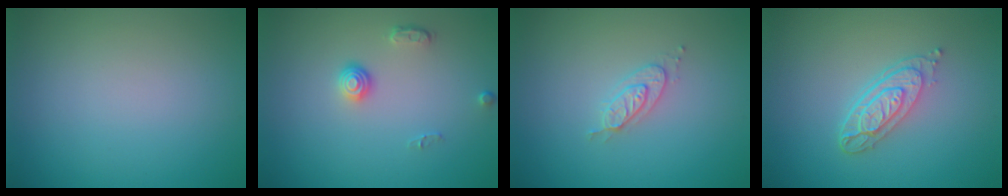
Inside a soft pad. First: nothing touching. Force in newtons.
{"total": 1.4, "press": 1.0, "slide": 1.0}
{"total": 2.0, "press": 2.0, "slide": 0.4}
{"total": 3.7, "press": 2.8, "slide": 2.3}